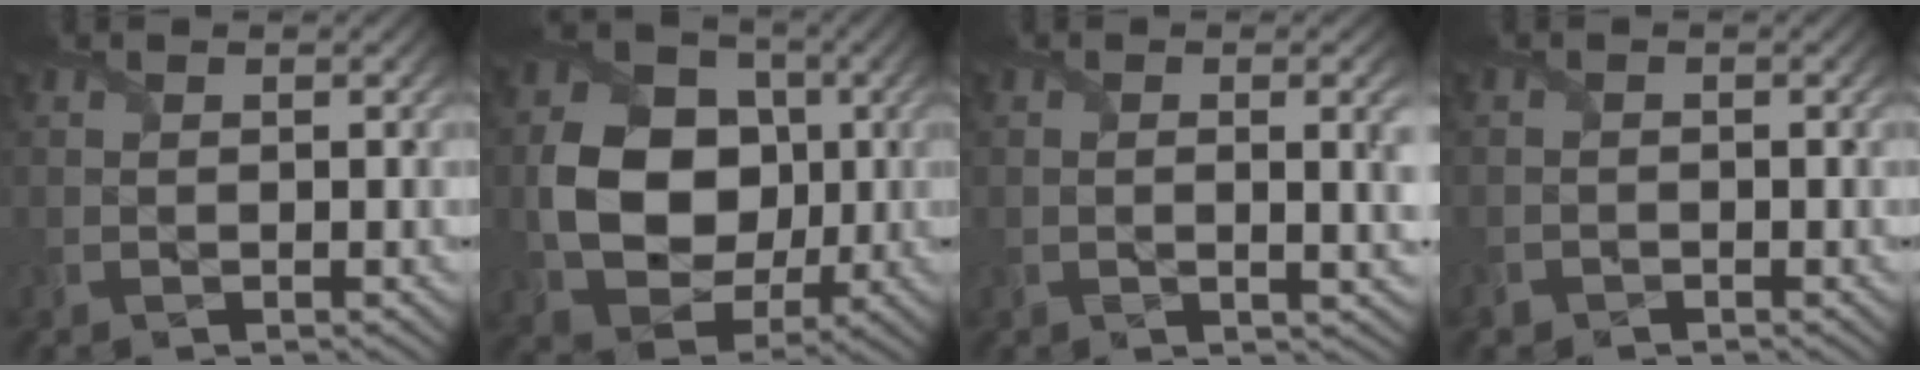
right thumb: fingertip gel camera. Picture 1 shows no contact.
{"total": 11.1, "force": [0.0, 9.0, 6.6], "torque": [-0.146, -0.001, 0.001]}
{"total": 4.8, "force": [0.2, 1.3, 4.6], "torque": [-0.067, 0.002, 0.006]}
{"total": 0.9, "force": [-0.7, 0.4, -0.1], "torque": [0.001, -0.001, -0.017]}